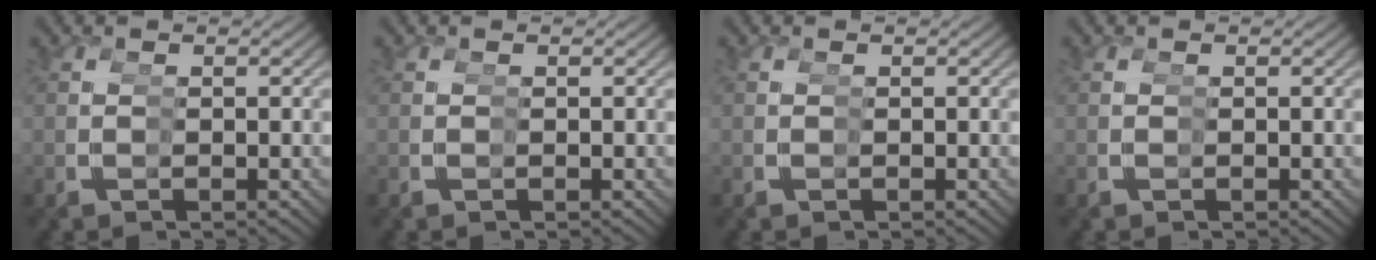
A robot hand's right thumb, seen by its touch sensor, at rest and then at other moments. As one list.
[{"total": 0.0}, {"total": 0.0}, {"total": 0.0}]